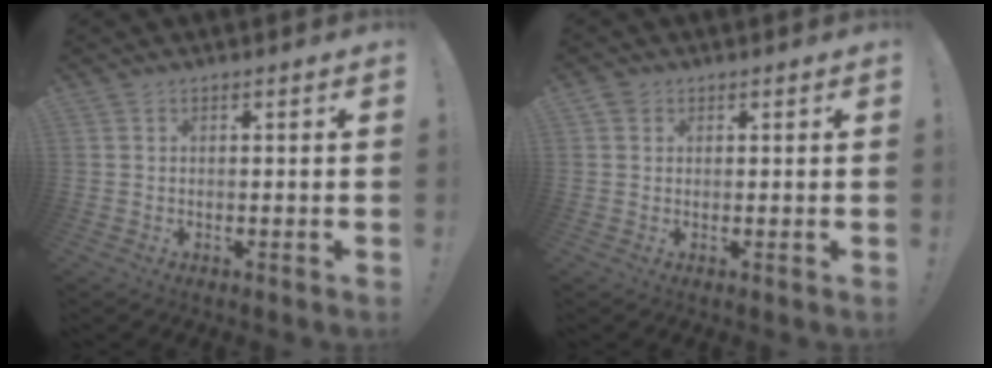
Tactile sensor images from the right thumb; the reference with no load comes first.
{"total": 1.6, "force": [0.9, 1.2, 0.3], "torque": [-0.008, 0.000, 0.018]}